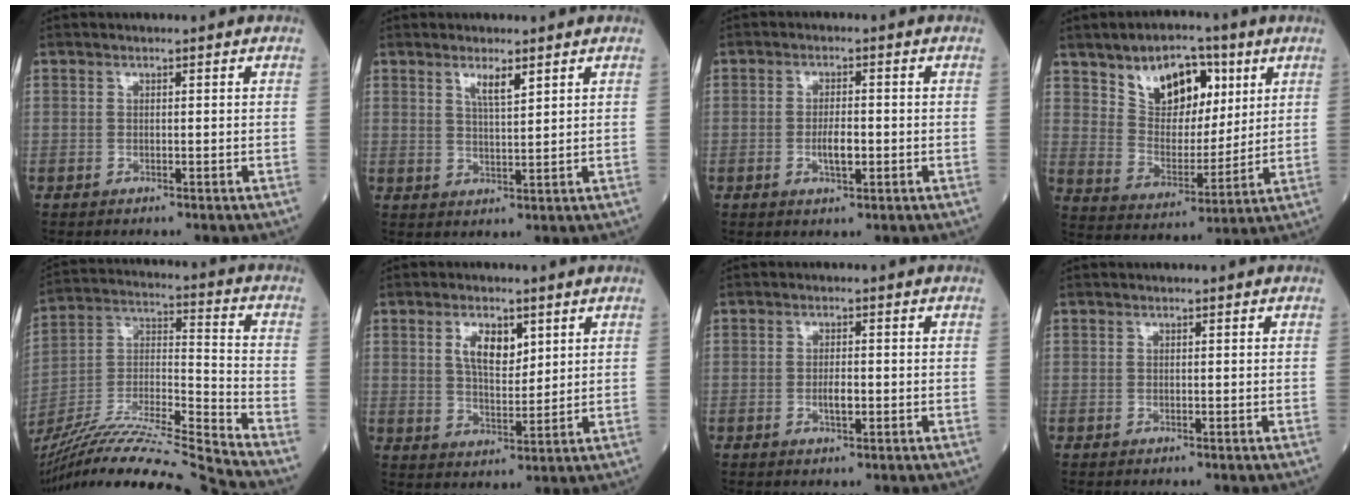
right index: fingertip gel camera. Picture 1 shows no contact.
{"total": 3.2, "force": [2.0, 0.3, 2.4], "torque": [-0.046, -0.002, 0.038]}
{"total": 3.5, "force": [-0.8, 1.0, 3.2], "torque": [-0.061, 0.000, -0.013]}
{"total": 12.4, "force": [6.4, 6.8, 8.1], "torque": [-0.140, 0.019, 0.120]}
{"total": 23.2, "force": [-21.2, -2.2, 9.2], "torque": [-0.202, -0.024, -0.369]}
{"total": 6.0, "force": [2.6, 2.7, 4.7], "torque": [-0.088, 0.004, 0.051]}
{"total": 2.3, "force": [-0.6, 0.6, 2.1], "torque": [-0.041, 0.001, -0.009]}
{"total": 0.0}